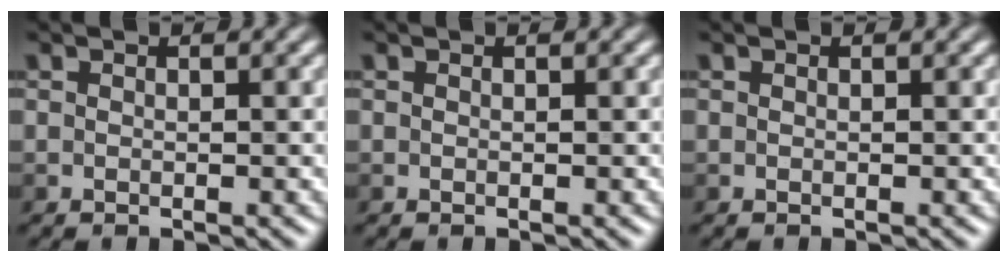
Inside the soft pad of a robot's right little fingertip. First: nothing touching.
{"total": 0.0}
{"total": 0.0}